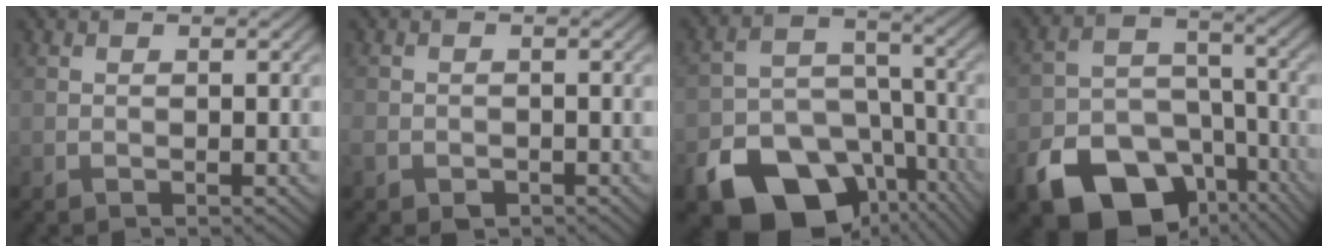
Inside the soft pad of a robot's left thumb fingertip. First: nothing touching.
{"total": 2.1, "force": [-1.4, 1.4, 0.8], "torque": [-0.019, -0.009, -0.031]}
{"total": 17.3, "force": [-10.3, 11.2, 8.2], "torque": [-0.167, -0.048, -0.154]}
{"total": 15.7, "force": [-9.3, 9.7, 8.0], "torque": [-0.173, -0.041, -0.151]}